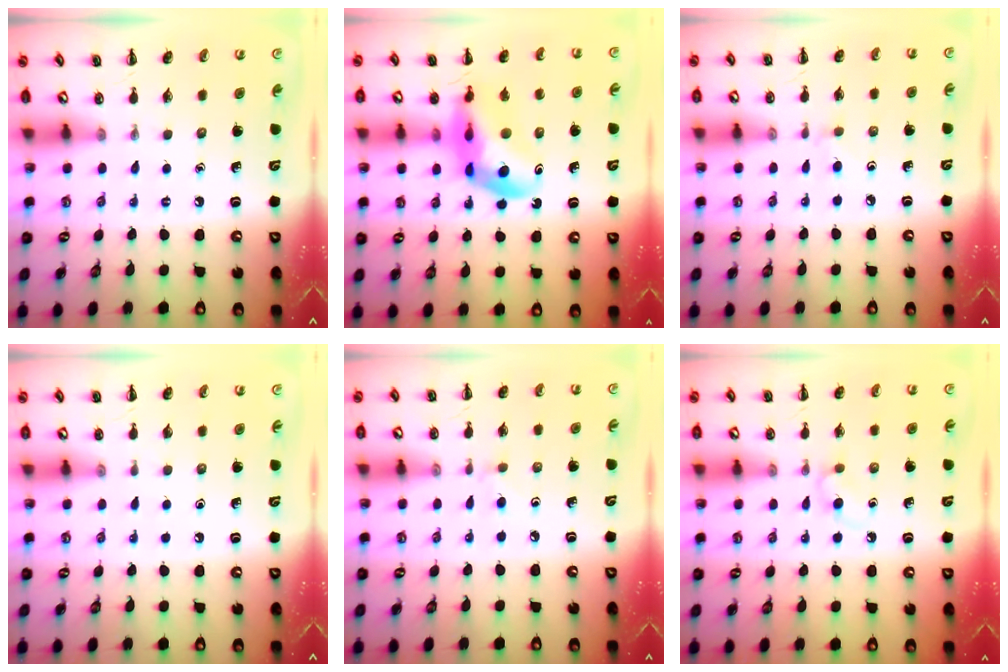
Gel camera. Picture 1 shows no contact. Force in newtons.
{"total": 13.2, "press": 12.7, "slide": 3.6}
{"total": 2.7, "press": 2.5, "slide": 1.0}
{"total": 0.0}
{"total": 2.7, "press": 2.5, "slide": 1.0}
{"total": 2.4, "press": 2.1, "slide": 1.1}